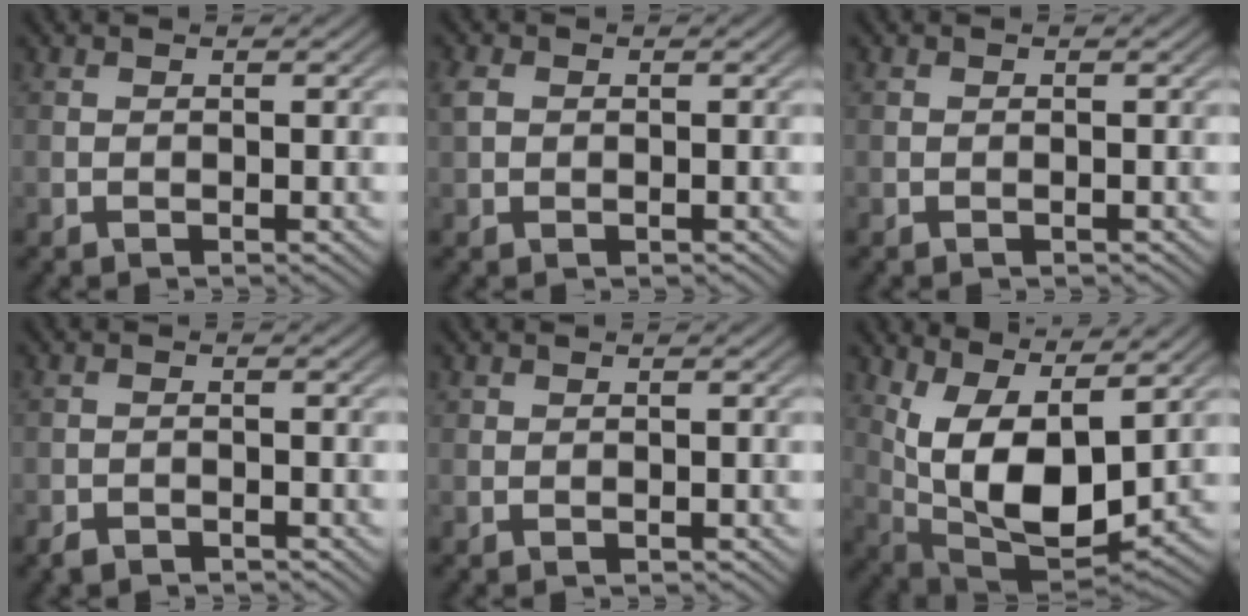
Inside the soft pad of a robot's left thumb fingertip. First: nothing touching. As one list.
[{"total": 2.0, "force": [0.3, 1.6, 1.2], "torque": [-0.034, 0.003, 0.003]}, {"total": 0.0}, {"total": 1.5, "force": [-1.4, 0.4, 0.4], "torque": [-0.007, -0.003, -0.028]}, {"total": 0.0}, {"total": 13.6, "force": [3.3, 6.4, 11.5], "torque": [-0.232, -0.013, 0.069]}]